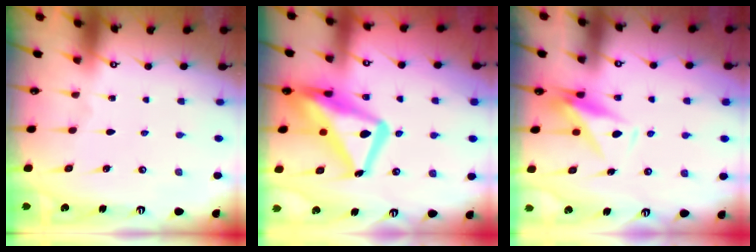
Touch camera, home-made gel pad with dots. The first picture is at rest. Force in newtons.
{"total": 19.8, "press": 19.8, "slide": 1.8}
{"total": 8.1, "press": 8.0, "slide": 1.2}